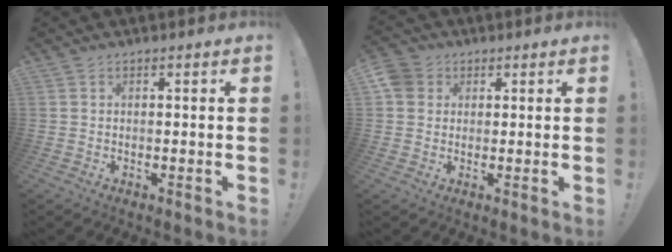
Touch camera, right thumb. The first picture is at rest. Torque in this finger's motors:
{"motor_torque": [0.14, 0.50, 0.21, -0.21, -0.02]}